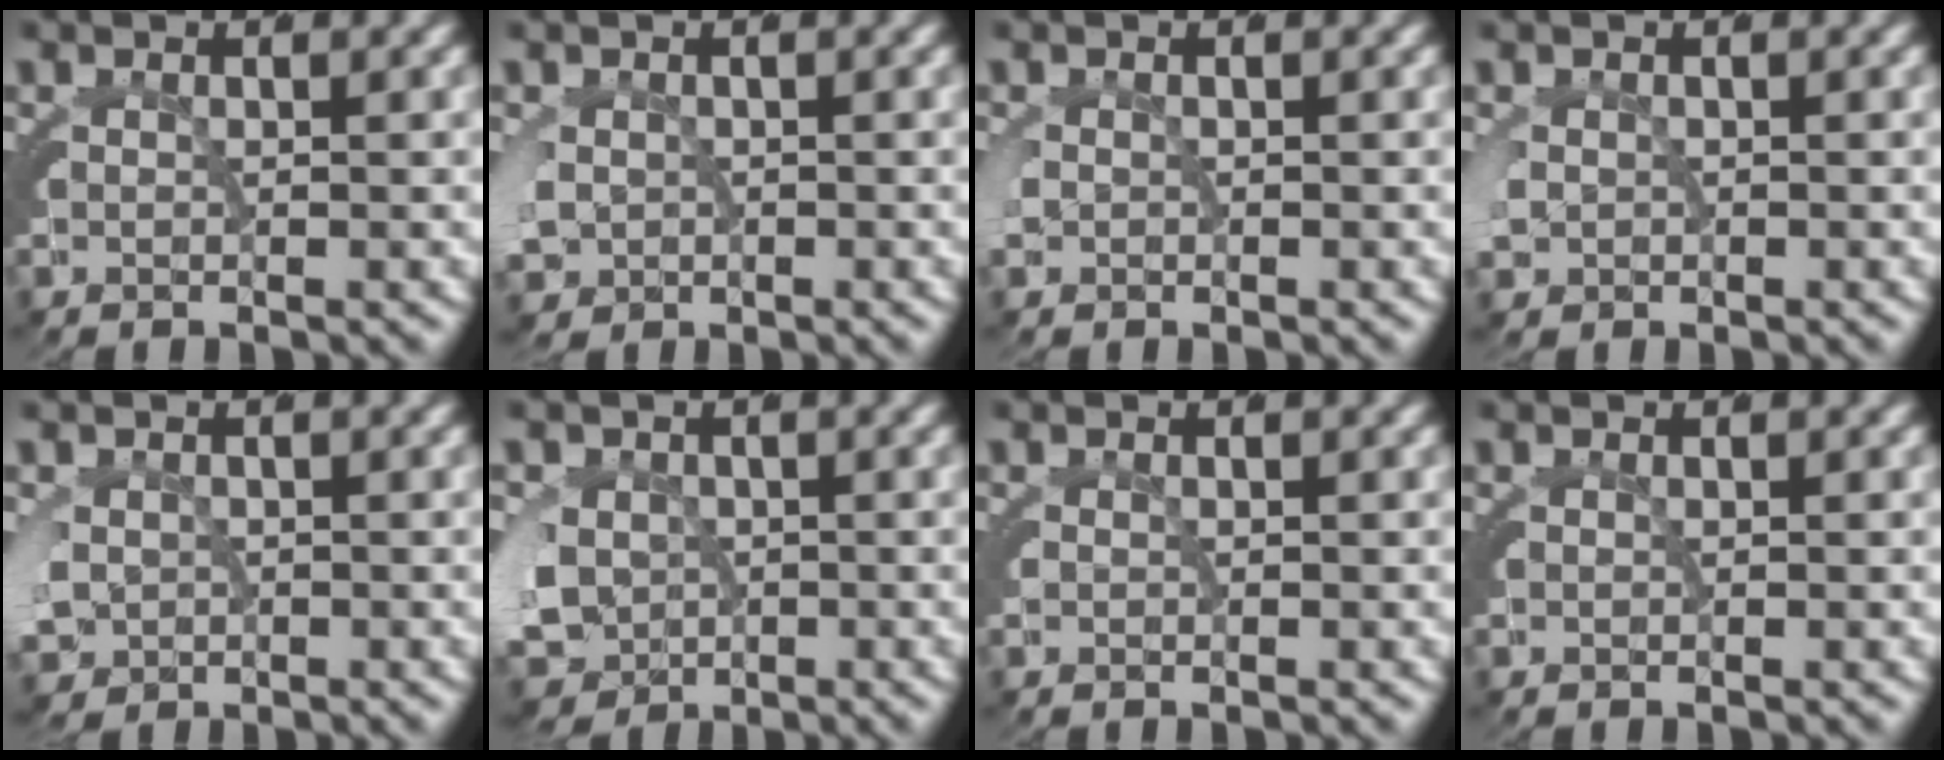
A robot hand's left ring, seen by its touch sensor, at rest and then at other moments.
{"total": 3.3, "force": [-0.6, 2.9, 1.4], "torque": [-0.058, -0.028, 0.003]}
{"total": 0.8, "force": [-0.2, 0.6, 0.4], "torque": [-0.026, -0.006, 0.000]}
{"total": 1.7, "force": [-0.2, 1.5, 0.8], "torque": [-0.037, -0.013, 0.005]}
{"total": 3.8, "force": [-0.6, 3.3, 1.6], "torque": [-0.065, -0.032, 0.003]}
{"total": 8.6, "force": [-2.7, 7.4, 3.4], "torque": [-0.095, -0.046, -0.029]}
{"total": 0.0}
{"total": 0.0}